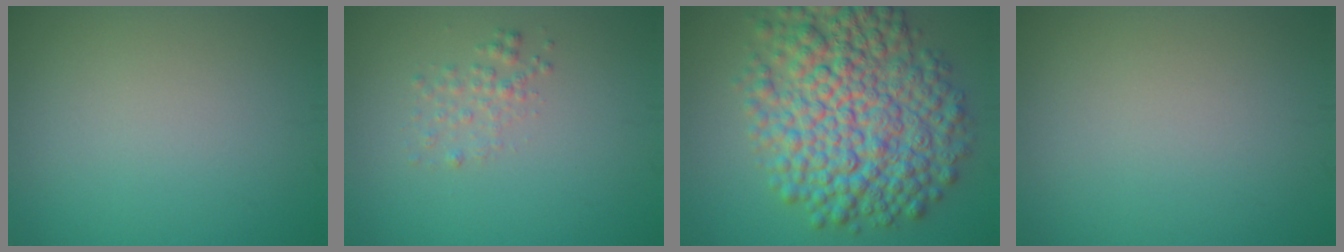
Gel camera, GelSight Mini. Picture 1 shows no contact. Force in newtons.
{"total": 1.5, "press": 1.5, "slide": 0.0}
{"total": 11.6, "press": 11.6, "slide": 0.2}
{"total": 0.0}